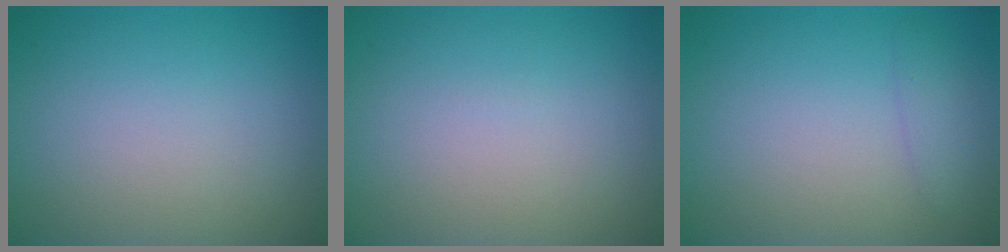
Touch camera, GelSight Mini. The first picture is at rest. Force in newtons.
{"total": 0.0}
{"total": 1.3, "press": 1.3, "slide": 0.0}